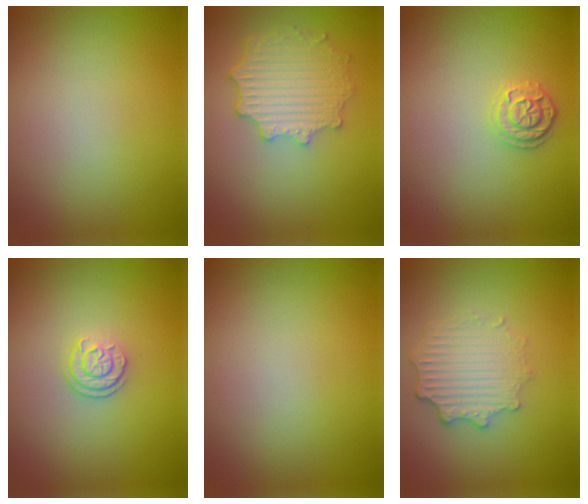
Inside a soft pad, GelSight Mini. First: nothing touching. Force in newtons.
{"total": 4.9, "press": 4.0, "slide": 2.8}
{"total": 1.9, "press": 1.9, "slide": 0.3}
{"total": 2.2, "press": 1.8, "slide": 1.3}
{"total": 0.0}
{"total": 3.7, "press": 2.9, "slide": 2.3}